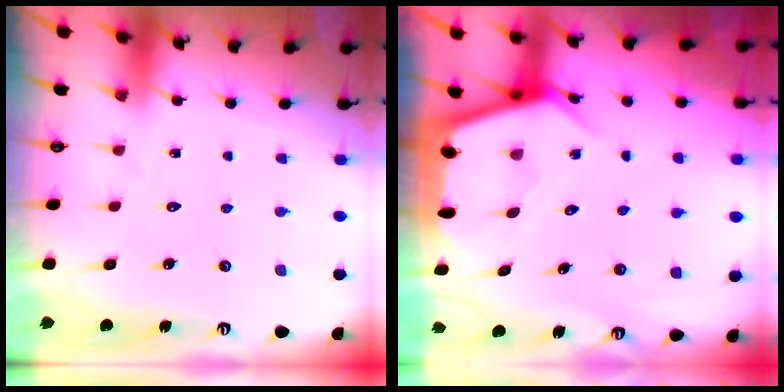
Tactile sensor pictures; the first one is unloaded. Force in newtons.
{"total": 5.7, "press": 5.7, "slide": 0.5}